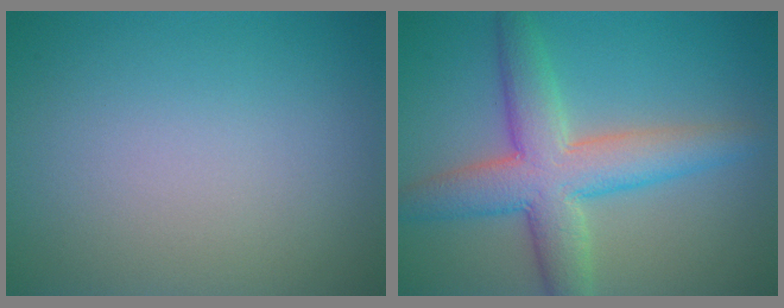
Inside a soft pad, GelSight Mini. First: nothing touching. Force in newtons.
{"total": 7.0, "press": 7.0, "slide": 0.0}